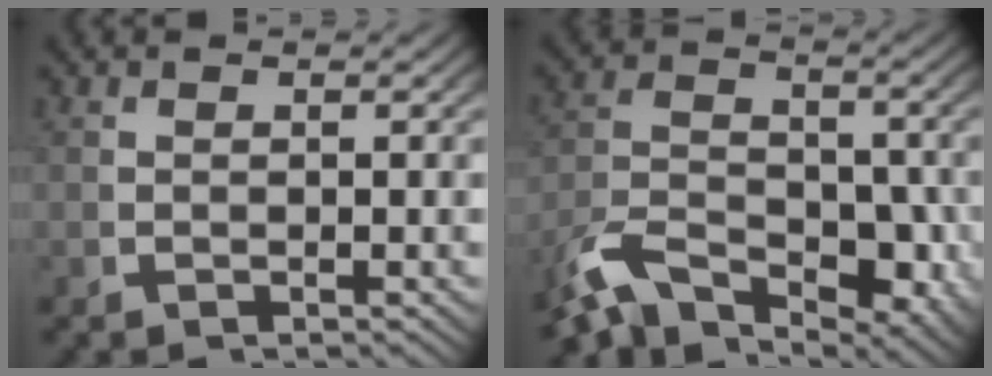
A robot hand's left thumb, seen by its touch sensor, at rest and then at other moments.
{"total": 8.4, "force": [-3.9, 4.8, 5.6], "torque": [-0.095, -0.036, -0.060]}